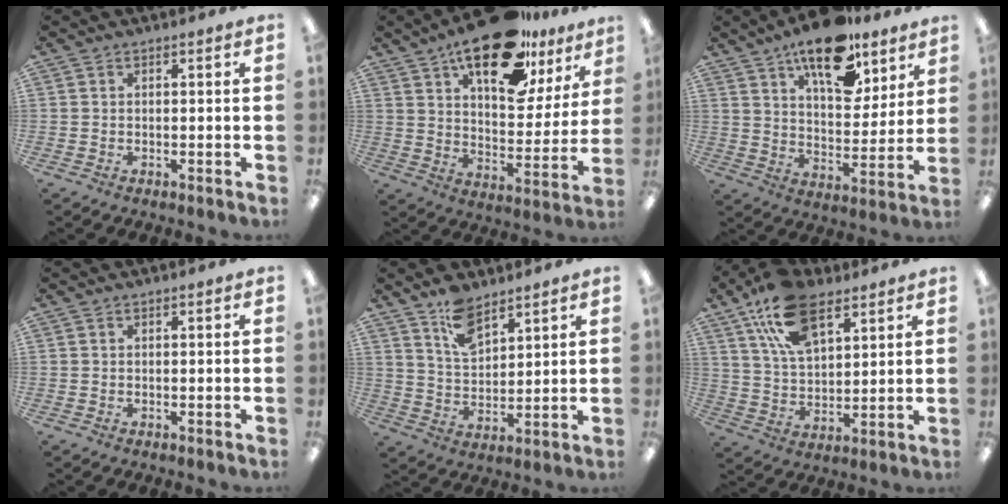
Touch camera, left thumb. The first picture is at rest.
{"total": 22.4, "force": [15.1, 9.6, 13.5], "torque": [-0.192, -0.085, 0.250]}
{"total": 17.9, "force": [12.3, 8.1, 10.1], "torque": [-0.149, -0.068, 0.209]}
{"total": 0.0}
{"total": 9.7, "force": [7.1, 4.7, 4.5], "torque": [-0.087, -0.032, 0.130]}
{"total": 17.2, "force": [9.7, 9.1, 10.8], "torque": [-0.189, -0.024, 0.177]}